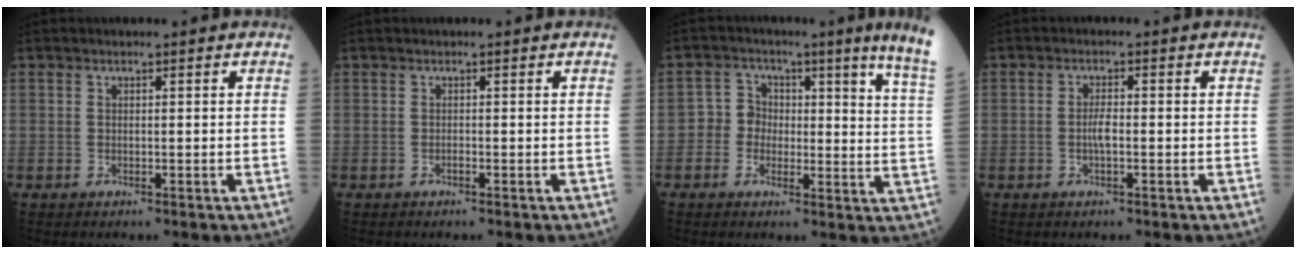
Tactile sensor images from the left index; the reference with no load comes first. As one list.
[{"total": 0.0}, {"total": 8.5, "force": [3.4, 3.4, 7.0], "torque": [-0.065, -0.010, 0.031]}, {"total": 2.1, "force": [-0.6, 0.4, 2.0], "torque": [-0.043, -0.001, -0.011]}]